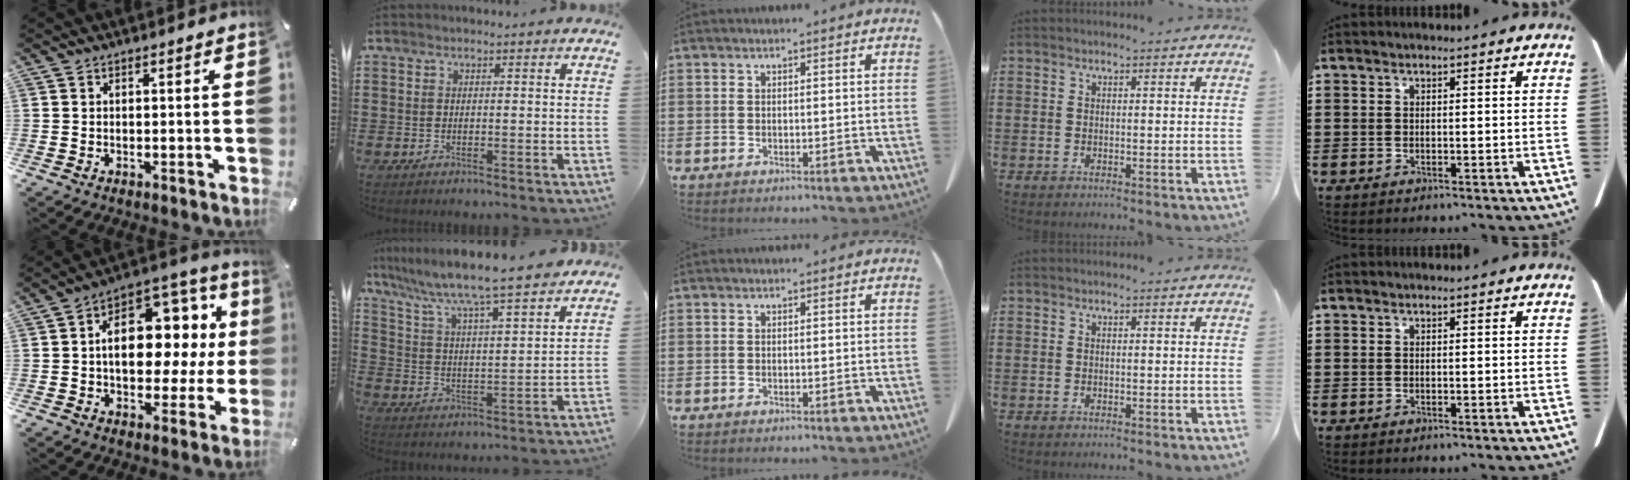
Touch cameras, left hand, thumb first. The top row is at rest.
{"thumb": {"total": 16.3, "force": [1.4, 11.0, 11.9], "torque": [-0.167, -0.015, 0.027]}, "index": {"total": 7.3, "force": [6.7, -0.3, 2.9], "torque": [-0.086, -0.049, 0.107]}}